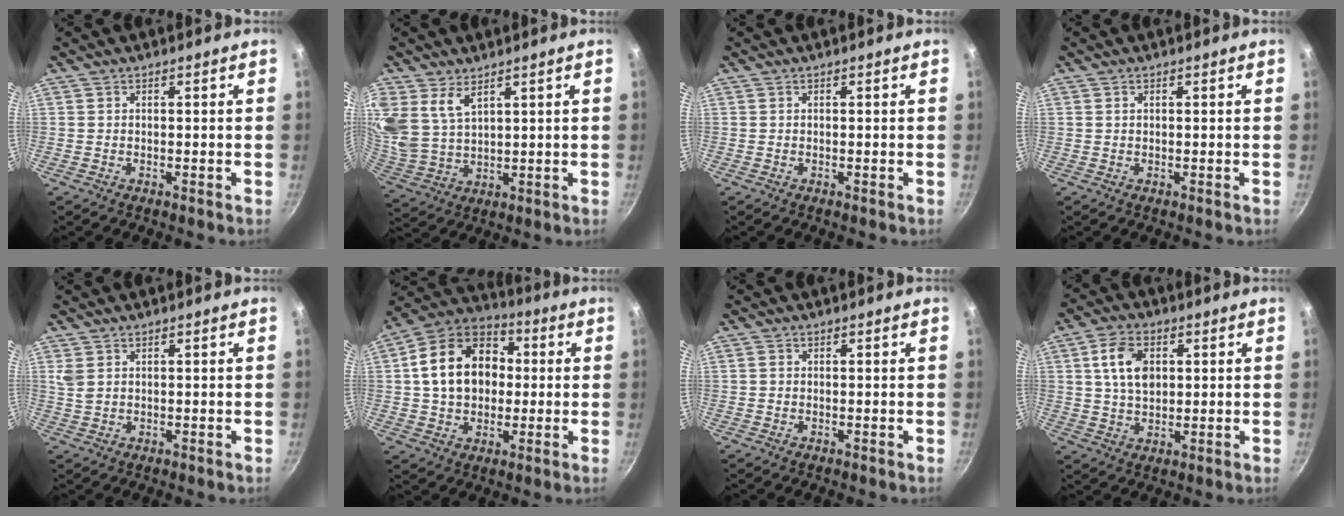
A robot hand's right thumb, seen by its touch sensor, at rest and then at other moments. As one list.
[{"total": 9.1, "force": [5.2, 5.3, 5.2], "torque": [-0.100, -0.031, 0.117]}, {"total": 0.0}, {"total": 0.6, "force": [0.2, 0.3, 0.4], "torque": [-0.006, 0.001, 0.005]}, {"total": 2.4, "force": [1.1, 1.6, 1.5], "torque": [-0.027, -0.002, 0.026]}, {"total": 17.6, "force": [1.8, 13.3, 11.3], "torque": [-0.164, 0.032, 0.020]}, {"total": 0.7, "force": [0.1, 0.6, 0.3], "torque": [-0.003, 0.003, 0.000]}, {"total": 8.8, "force": [2.2, 5.7, 6.4], "torque": [-0.106, -0.002, 0.038]}]